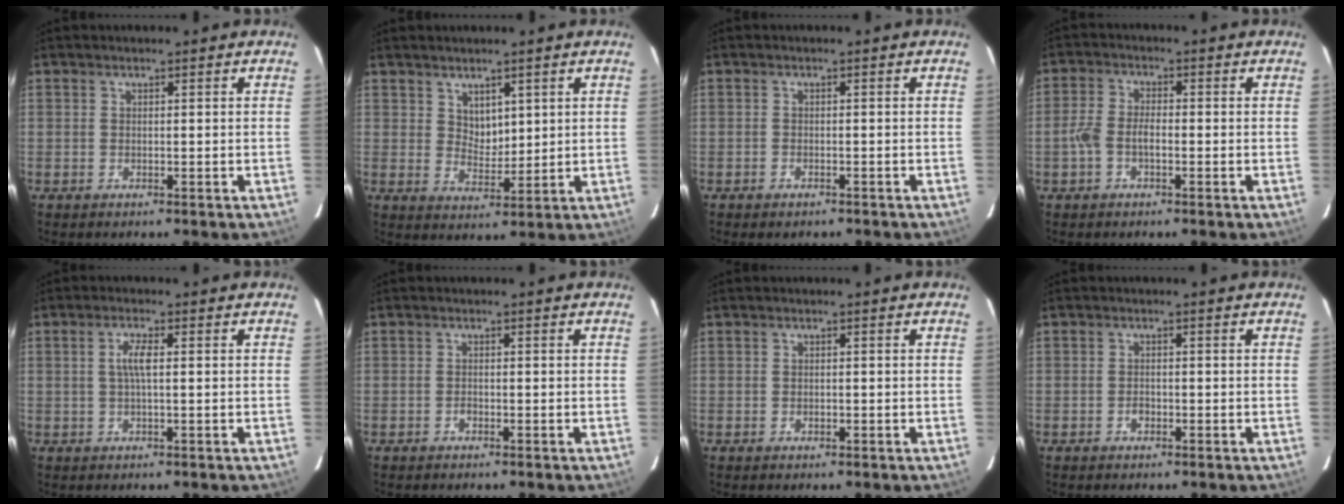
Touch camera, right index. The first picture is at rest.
{"total": 4.1, "force": [2.4, 2.7, 1.9], "torque": [-0.024, -0.001, 0.047]}
{"total": 1.5, "force": [-1.1, 0.9, 0.5], "torque": [-0.013, 0.000, -0.017]}
{"total": 4.2, "force": [-1.5, 2.2, 3.3], "torque": [-0.073, 0.008, -0.029]}
{"total": 3.1, "force": [0.3, 0.5, 3.0], "torque": [-0.061, 0.003, 0.005]}
{"total": 1.0, "force": [-0.6, 0.6, 0.5], "torque": [-0.008, 0.002, -0.010]}
{"total": 0.9, "force": [-0.3, 0.8, 0.3], "torque": [-0.003, -0.001, -0.003]}
{"total": 1.6, "force": [-0.7, 1.1, 0.8], "torque": [-0.015, 0.004, -0.011]}